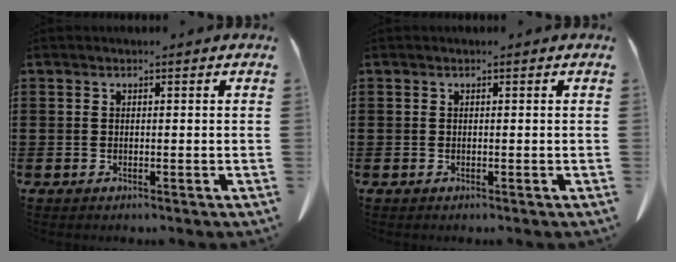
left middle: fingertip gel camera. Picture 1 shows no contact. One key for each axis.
{"total": 0.0}